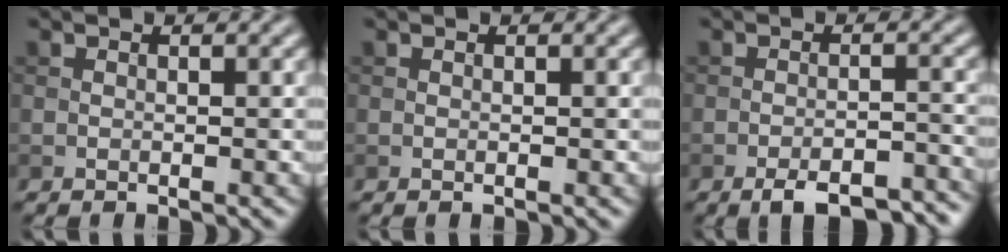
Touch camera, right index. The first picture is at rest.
{"total": 0.0}
{"total": 5.9, "force": [-4.5, 1.7, 3.4], "torque": [-0.053, -0.004, -0.064]}